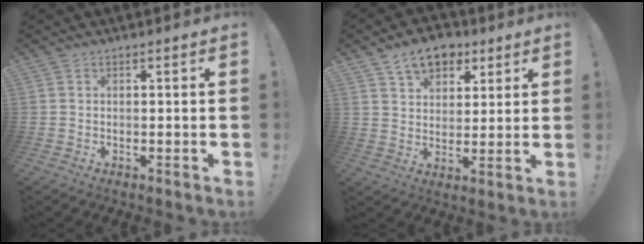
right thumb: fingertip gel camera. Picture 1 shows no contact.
{"total": 10.7, "force": [6.7, 6.9, 4.7], "torque": [-0.075, -0.028, 0.129]}